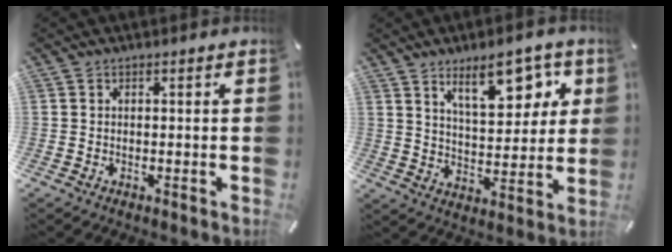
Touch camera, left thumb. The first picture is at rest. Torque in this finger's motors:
{"motor_torque": [2.02, 2.12, 1.43, -1.32, 0.41]}